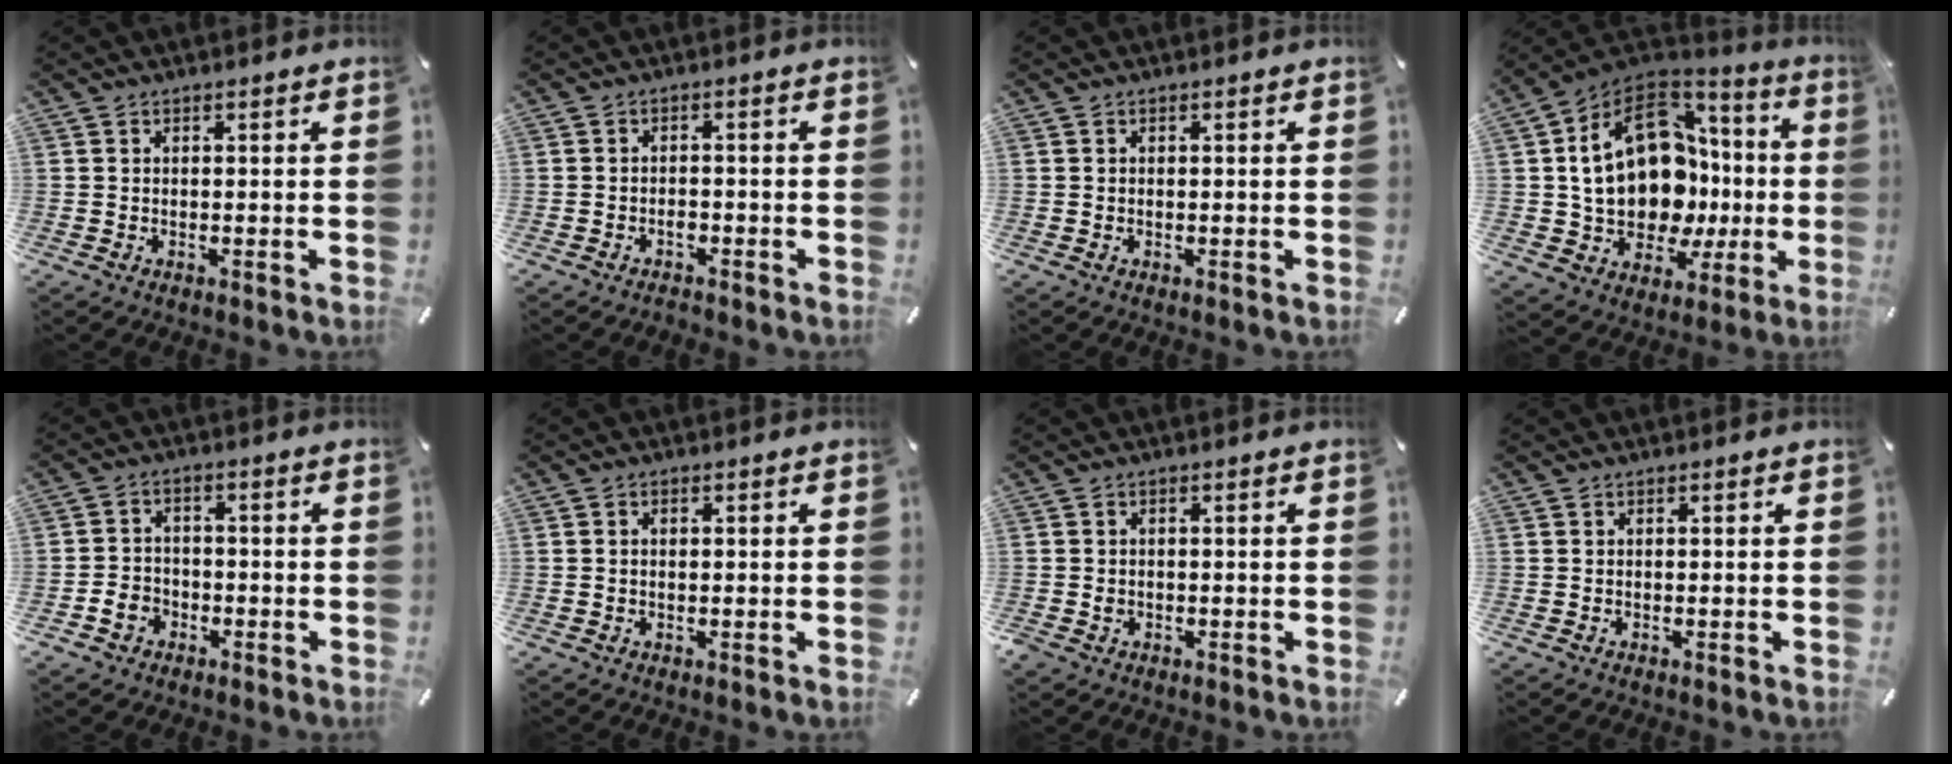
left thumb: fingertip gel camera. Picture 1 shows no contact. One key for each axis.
{"total": 2.2, "fx": -1.4, "fy": 1.2, "fz": 1.1, "tx": -0.022, "ty": 0.006, "tz": -0.029}
{"total": 0.0}
{"total": 23.6, "fx": 1.7, "fy": 17.2, "fz": 16.1, "tx": -0.313, "ty": -0.011, "tz": 0.049}
{"total": 4.8, "fx": -2.5, "fy": 3.8, "fz": 1.5, "tx": -0.022, "ty": 0.014, "tz": -0.043}
{"total": 1.2, "fx": 0.1, "fy": 0.8, "fz": 0.9, "tx": -0.019, "ty": 0.003, "tz": 0.000}
{"total": 1.5, "fx": -0.5, "fy": 1.3, "fz": 0.5, "tx": -0.010, "ty": 0.004, "tz": -0.013}
{"total": 0.0}